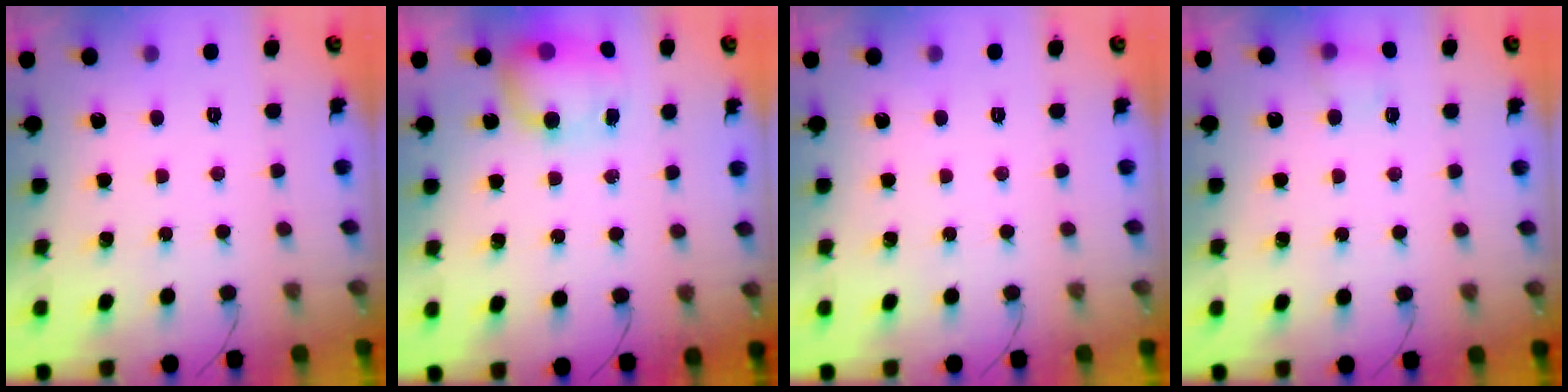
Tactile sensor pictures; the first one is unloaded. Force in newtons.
{"total": 7.4, "press": 7.3, "slide": 1.1}
{"total": 0.0}
{"total": 4.8, "press": 4.5, "slide": 1.4}